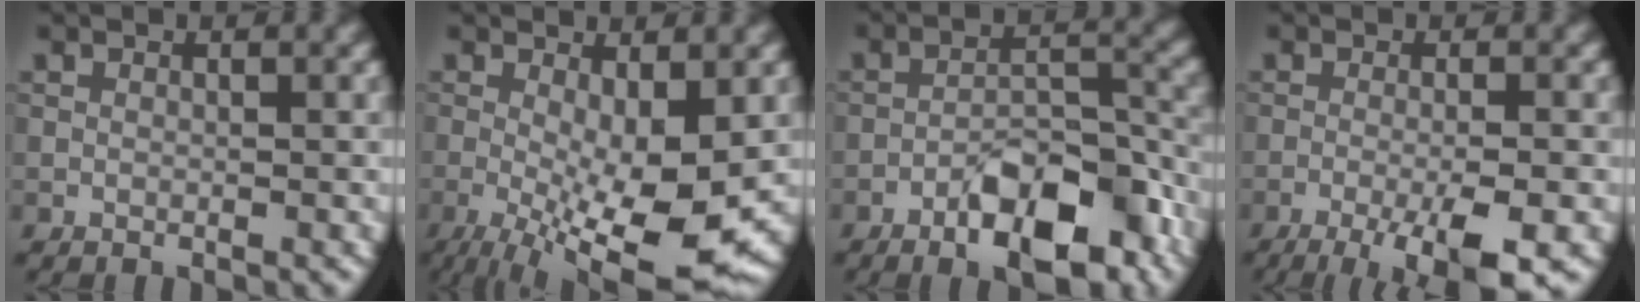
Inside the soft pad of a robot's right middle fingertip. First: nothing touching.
{"total": 10.4, "force": [-2.5, 3.0, 9.6], "torque": [-0.168, -0.024, -0.030]}
{"total": 8.4, "force": [-4.9, 3.1, 6.0], "torque": [-0.085, 0.011, -0.080]}
{"total": 7.3, "force": [-3.8, 1.7, 6.0], "torque": [-0.087, -0.003, -0.059]}